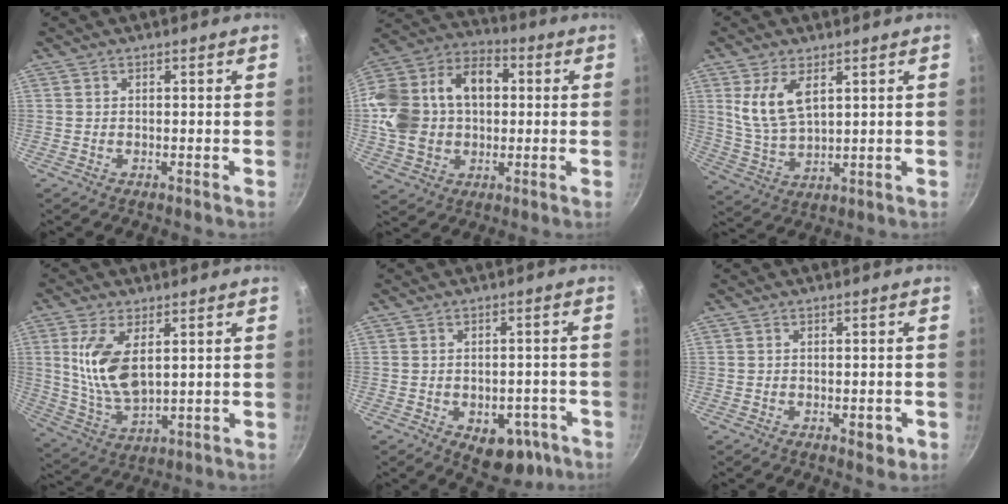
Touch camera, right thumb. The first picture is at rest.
{"total": 21.9, "force": [1.8, 15.5, 15.4], "torque": [-0.303, 0.032, 0.035]}
{"total": 8.8, "force": [3.6, 4.3, 6.8], "torque": [-0.126, -0.014, 0.082]}
{"total": 11.7, "force": [3.0, 5.6, 9.8], "torque": [-0.194, -0.017, 0.070]}
{"total": 9.1, "force": [-4.3, 5.6, 5.7], "torque": [-0.048, 0.024, -0.047]}
{"total": 2.7, "force": [-1.0, 1.3, 2.1], "torque": [-0.018, 0.000, -0.010]}